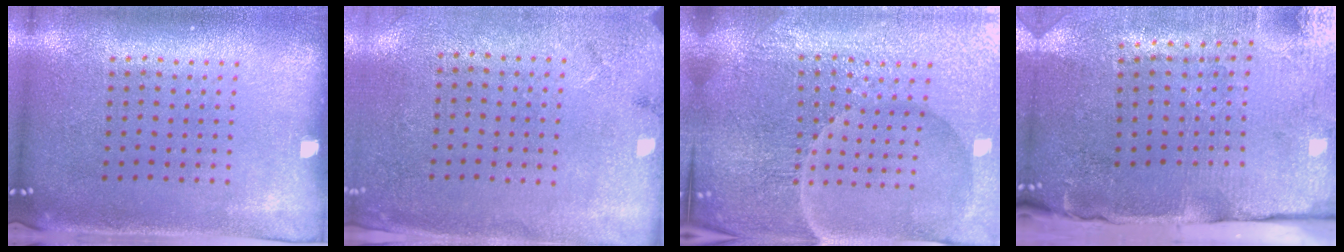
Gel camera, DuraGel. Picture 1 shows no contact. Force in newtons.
{"total": 2.7, "press": 2.2, "slide": 1.6}
{"total": 5.7, "press": 5.4, "slide": 2.0}
{"total": 4.7, "press": 3.8, "slide": 2.9}